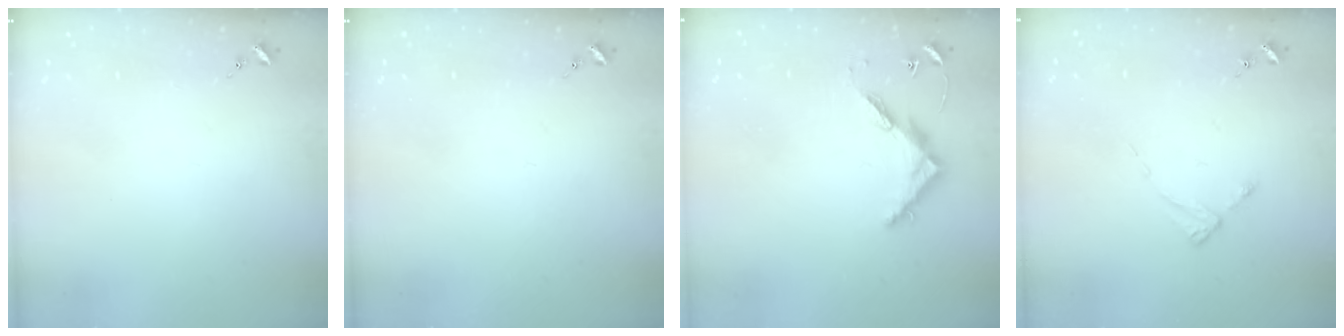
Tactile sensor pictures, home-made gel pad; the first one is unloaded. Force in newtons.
{"total": 0.0}
{"total": 6.8, "press": 6.8, "slide": 0.5}
{"total": 2.2, "press": 2.2, "slide": 0.4}